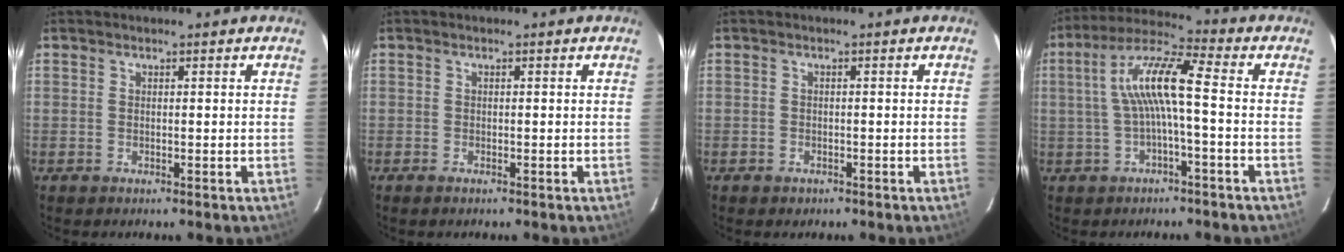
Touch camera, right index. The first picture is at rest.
{"total": 0.7, "force": [-0.6, 0.3, 0.3], "torque": [-0.007, -0.003, -0.013]}
{"total": 1.6, "force": [-0.9, 1.2, 0.3], "torque": [-0.006, 0.002, -0.011]}
{"total": 9.5, "force": [-0.6, 1.0, 9.4], "torque": [-0.192, 0.021, -0.010]}